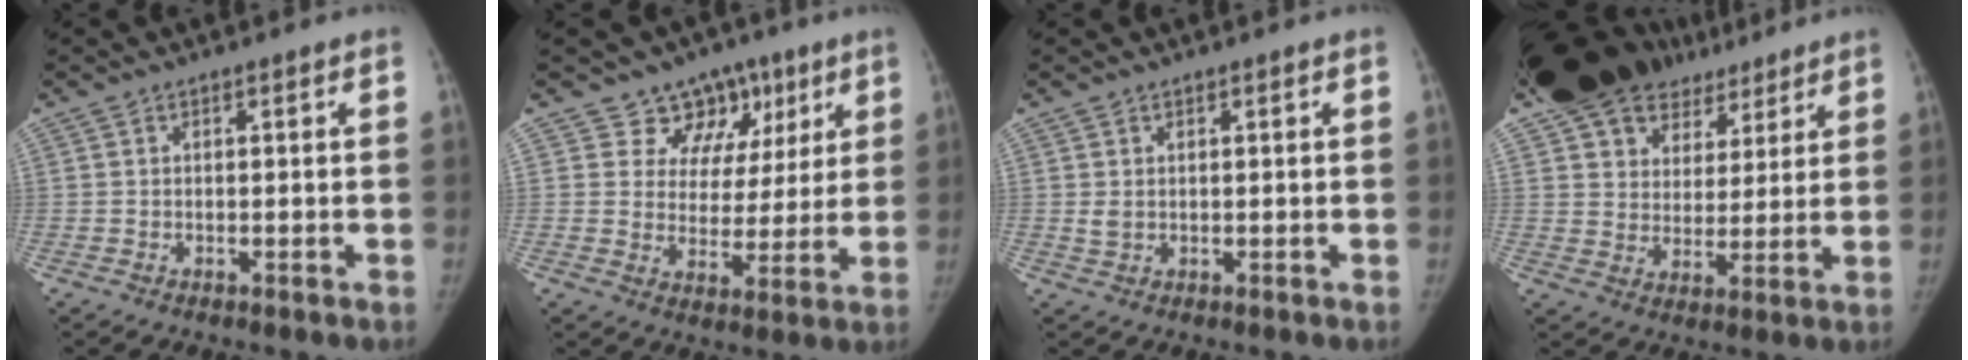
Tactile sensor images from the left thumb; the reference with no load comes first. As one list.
[{"total": 10.8, "force": [6.6, 8.3, 2.2], "torque": [0.026, -0.022, 0.100]}, {"total": 1.6, "force": [0.7, 1.1, 1.0], "torque": [-0.018, -0.005, 0.019]}, {"total": 19.9, "force": [14.5, 11.8, 6.9], "torque": [-0.118, -0.024, 0.238]}]